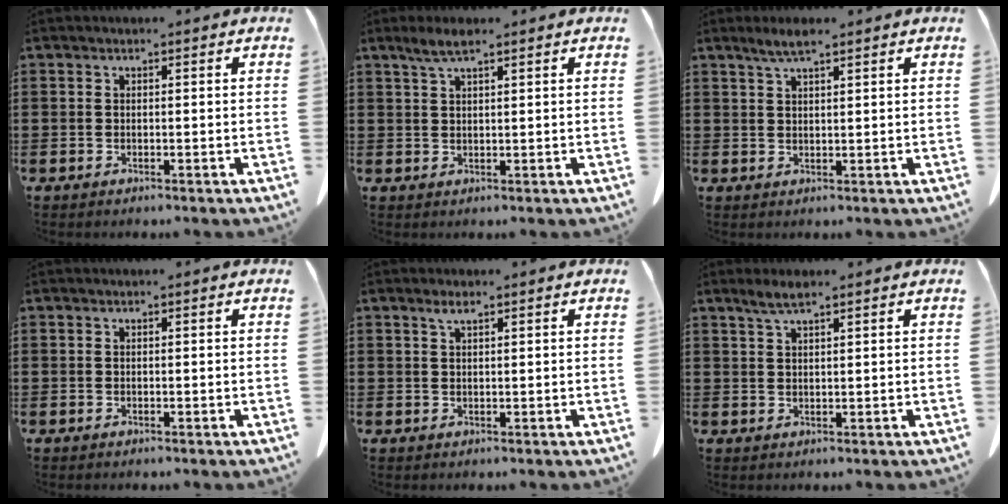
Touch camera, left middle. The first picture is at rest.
{"total": 3.0, "force": [2.1, 0.4, 2.2], "torque": [-0.047, 0.000, 0.038]}
{"total": 3.2, "force": [2.3, 0.4, 2.2], "torque": [-0.048, 0.001, 0.042]}
{"total": 0.0}
{"total": 1.7, "force": [1.0, 0.3, 1.4], "torque": [-0.029, 0.000, 0.019]}
{"total": 2.6, "force": [1.9, 0.3, 1.7], "torque": [-0.038, -0.001, 0.035]}